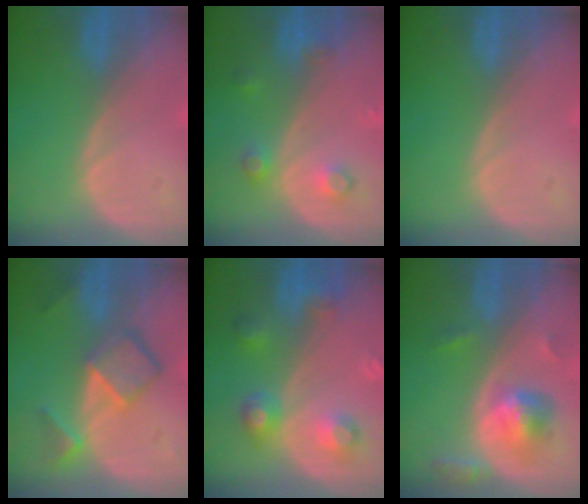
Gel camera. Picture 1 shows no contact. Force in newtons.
{"total": 3.7, "press": 3.4, "slide": 1.5}
{"total": 0.0}
{"total": 6.9, "press": 6.0, "slide": 3.5}
{"total": 6.0, "press": 6.0, "slide": 0.2}
{"total": 5.8, "press": 5.2, "slide": 2.5}